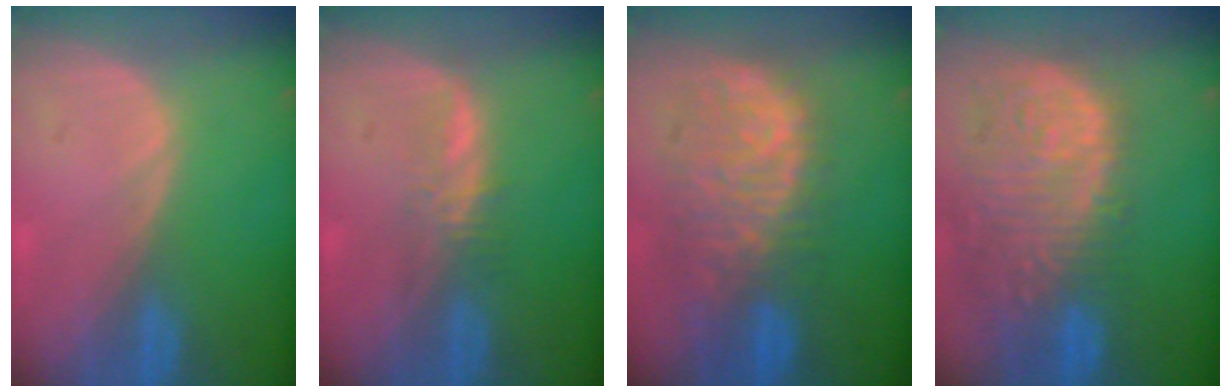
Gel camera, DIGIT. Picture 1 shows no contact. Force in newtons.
{"total": 2.4, "press": 2.4, "slide": 0.2}
{"total": 11.0, "press": 9.5, "slide": 5.5}
{"total": 14.5, "press": 11.9, "slide": 8.2}